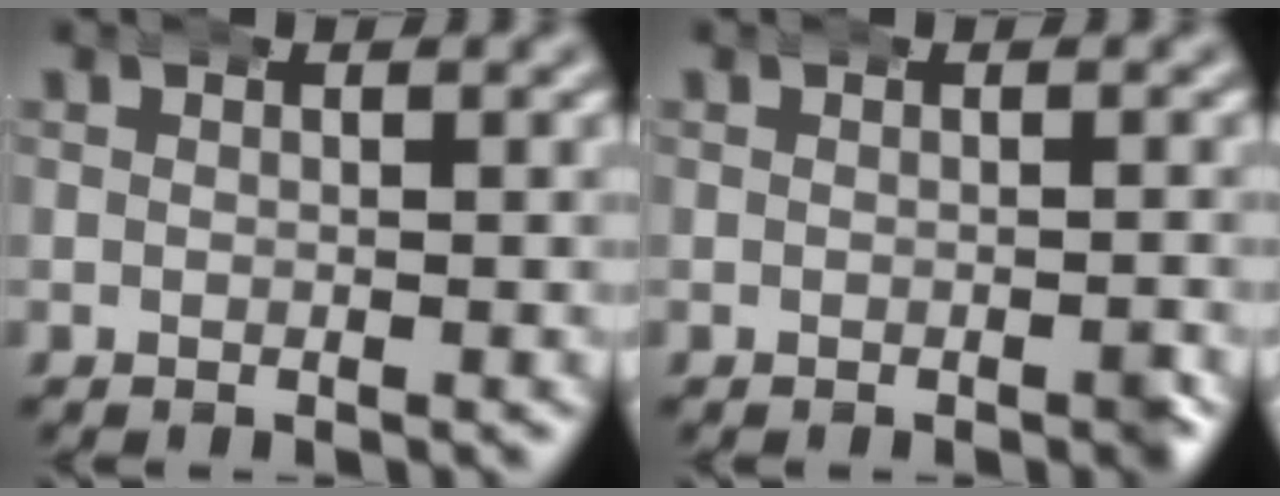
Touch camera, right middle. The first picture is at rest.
{"total": 0.8, "force": [-0.4, 0.3, 0.6], "torque": [-0.005, 0.001, -0.008]}